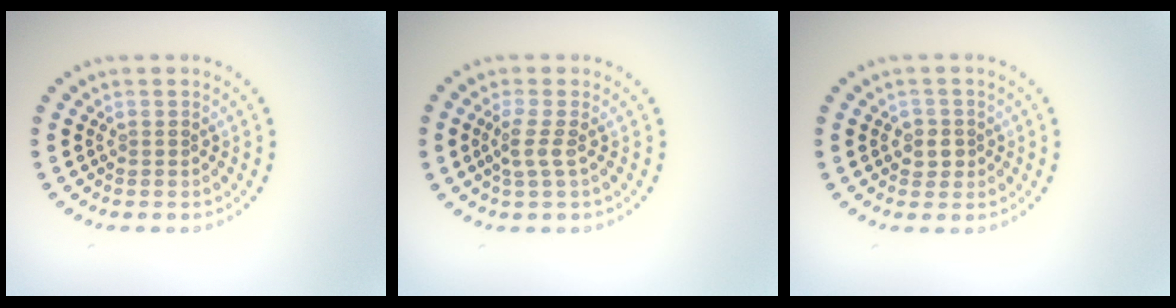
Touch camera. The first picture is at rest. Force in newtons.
{"total": 1.7, "press": 1.3, "slide": 1.1}
{"total": 1.7, "press": 1.5, "slide": 0.7}